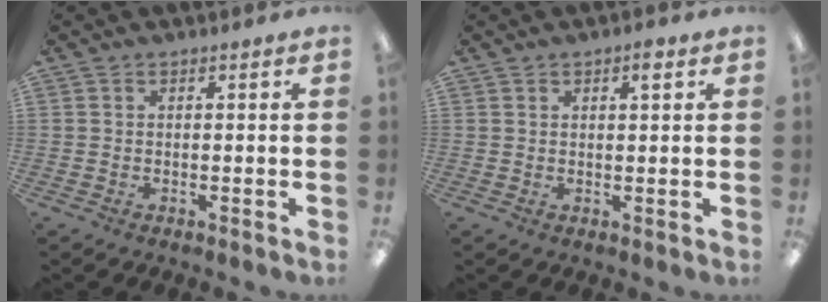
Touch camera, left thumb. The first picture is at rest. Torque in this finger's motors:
{"motor_torque": [-0.37, -0.14, -0.19, 0.00, -0.01]}